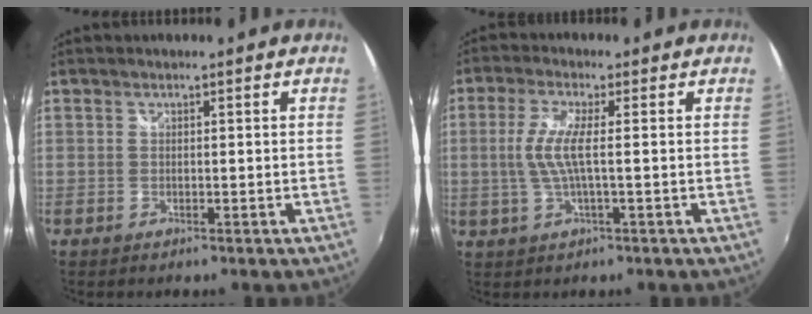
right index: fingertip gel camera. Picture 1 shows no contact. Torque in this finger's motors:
{"motor_torque": [0.20, -0.13, 0.52, 0.14]}